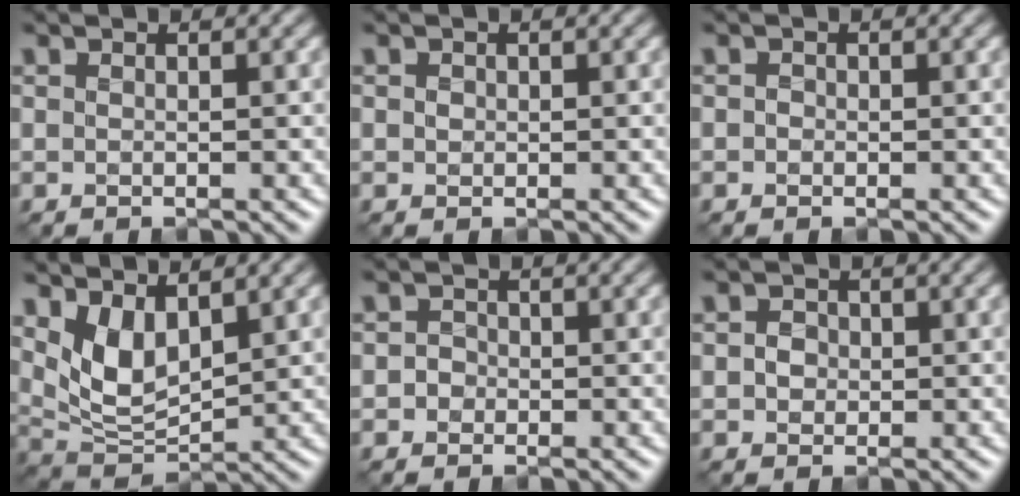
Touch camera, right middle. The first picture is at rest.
{"total": 0.6, "force": [0.1, 0.6, 0.2], "torque": [-0.002, -0.001, 0.000]}
{"total": 0.6, "force": [-0.2, 0.6, 0.2], "torque": [0.000, -0.002, -0.009]}
{"total": 5.1, "force": [1.9, 2.7, 3.8], "torque": [-0.081, -0.015, 0.037]}
{"total": 1.5, "force": [-0.3, 1.3, 0.5], "torque": [0.006, 0.002, -0.007]}
{"total": 1.8, "force": [-0.1, 1.6, 0.8], "torque": [-0.014, 0.001, -0.002]}